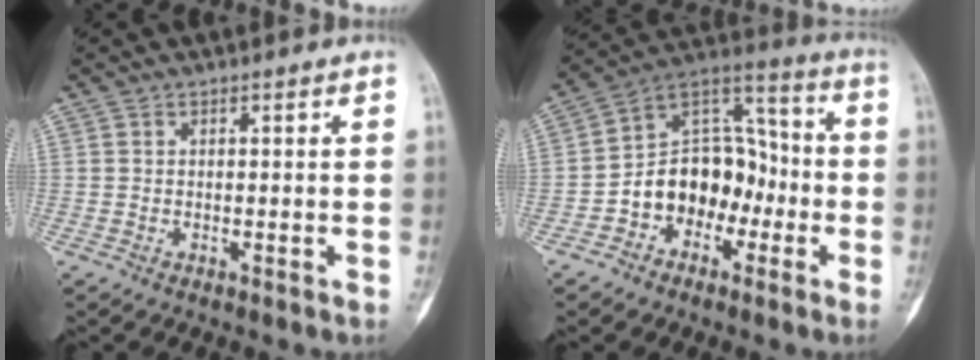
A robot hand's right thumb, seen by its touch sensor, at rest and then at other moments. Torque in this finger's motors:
{"motor_torque": [0.22, 0.23, 0.84, -0.79, 0.05]}